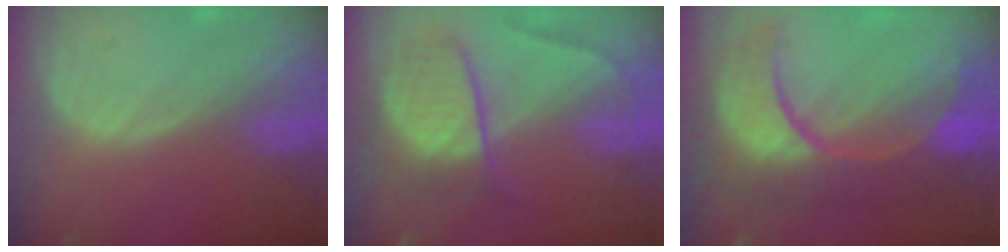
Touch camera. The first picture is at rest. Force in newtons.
{"total": 7.6, "press": 7.6, "slide": 0.3}
{"total": 12.5, "press": 12.4, "slide": 1.4}